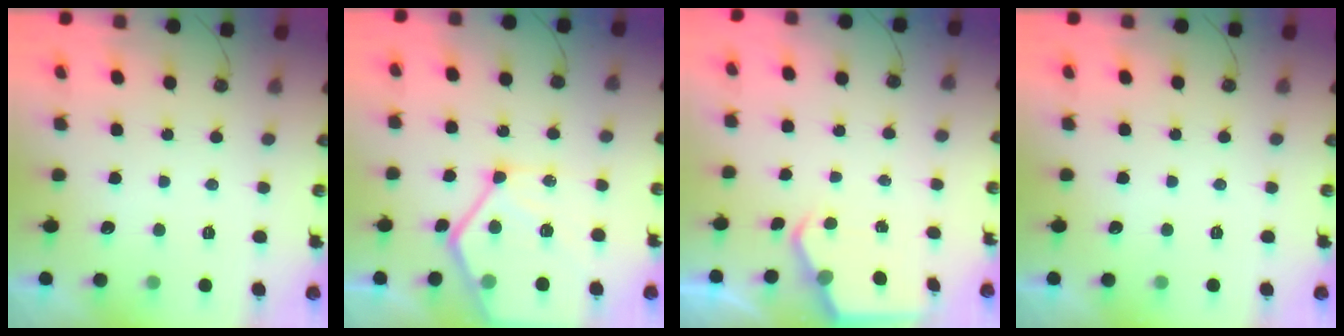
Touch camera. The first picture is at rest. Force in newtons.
{"total": 15.7, "press": 15.6, "slide": 1.4}
{"total": 4.0, "press": 4.0, "slide": 0.2}
{"total": 0.0}